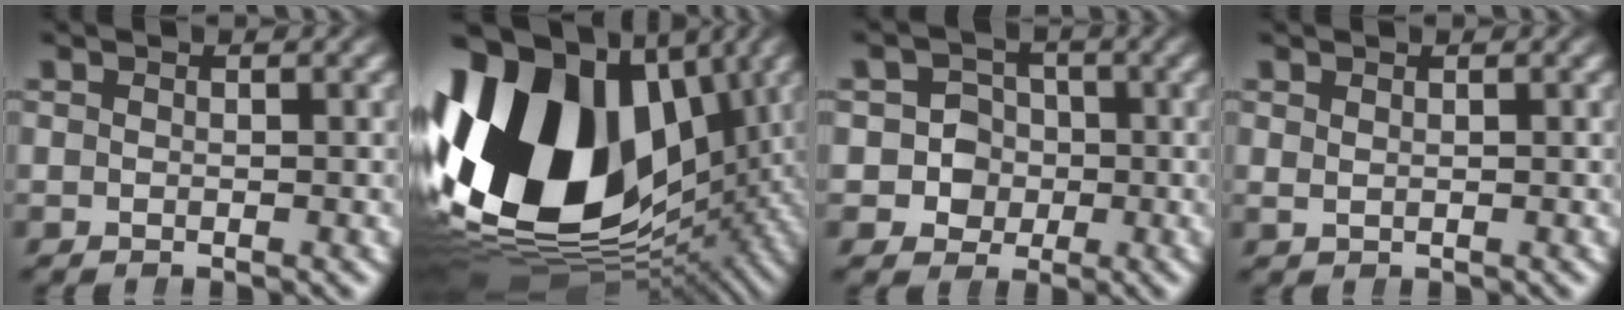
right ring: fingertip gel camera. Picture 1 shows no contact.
{"total": 27.8, "force": [0.4, 19.0, 20.2], "torque": [-0.352, -0.037, 0.024]}
{"total": 5.9, "force": [-1.0, 5.6, 1.7], "torque": [-0.049, -0.023, -0.013]}
{"total": 0.8, "force": [0.6, -0.5, 0.2], "torque": [0.000, -0.006, 0.017]}